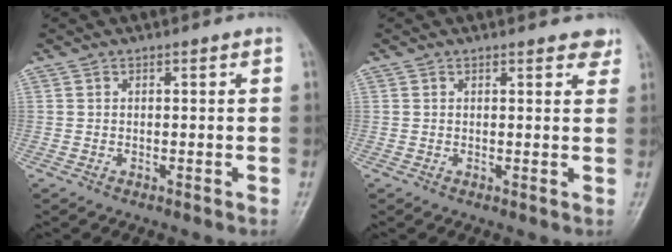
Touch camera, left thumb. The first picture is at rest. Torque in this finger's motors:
{"motor_torque": [-0.18, 0.13, -0.13, 0.10, 0.04]}